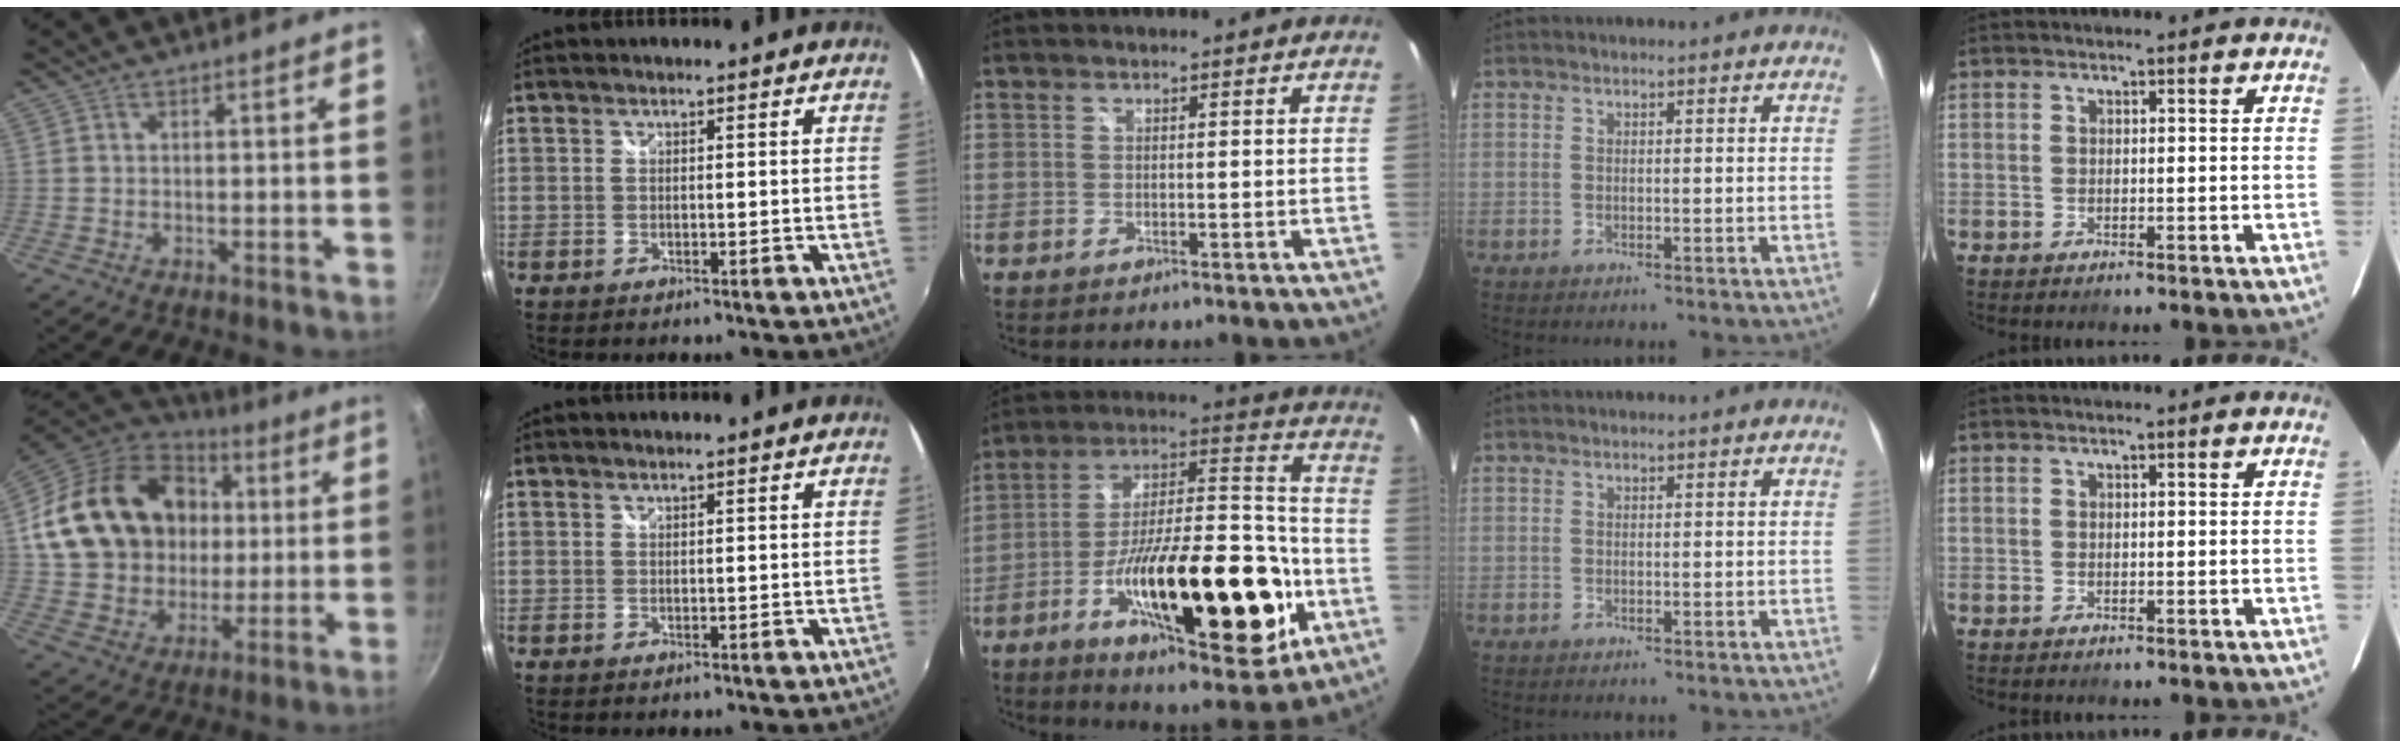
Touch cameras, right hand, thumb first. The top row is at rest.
{"thumb": {"total": 25.0, "force": [4.3, 20.1, 14.2], "torque": [-0.238, 0.022, 0.088]}, "middle": {"total": 29.0, "force": [-10.5, 9.9, 25.2], "torque": [-0.395, -0.006, -0.160]}}